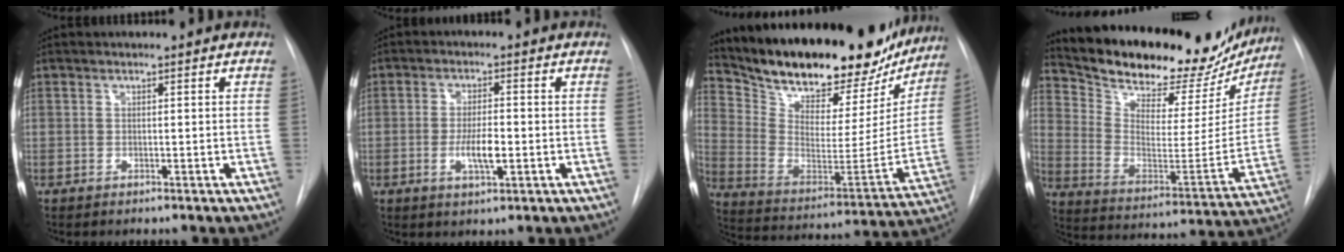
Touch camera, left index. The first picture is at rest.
{"total": 4.9, "force": [-1.2, 1.2, 4.6], "torque": [-0.086, -0.004, -0.019]}
{"total": 29.7, "force": [25.1, 9.6, 12.7], "torque": [-0.219, -0.037, 0.356]}
{"total": 28.2, "force": [24.6, 9.1, 10.3], "torque": [-0.175, -0.039, 0.342]}